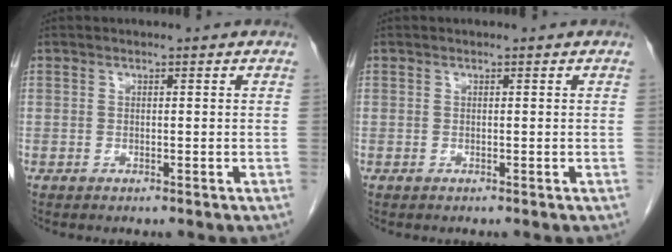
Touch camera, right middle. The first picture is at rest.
{"total": 0.0}